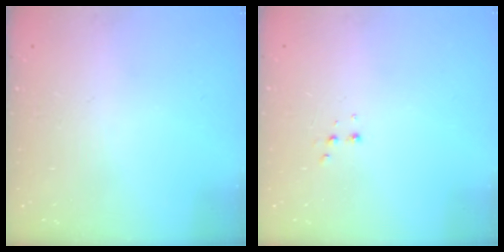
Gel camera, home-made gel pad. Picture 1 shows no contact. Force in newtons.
{"total": 2.5, "press": 2.4, "slide": 0.8}